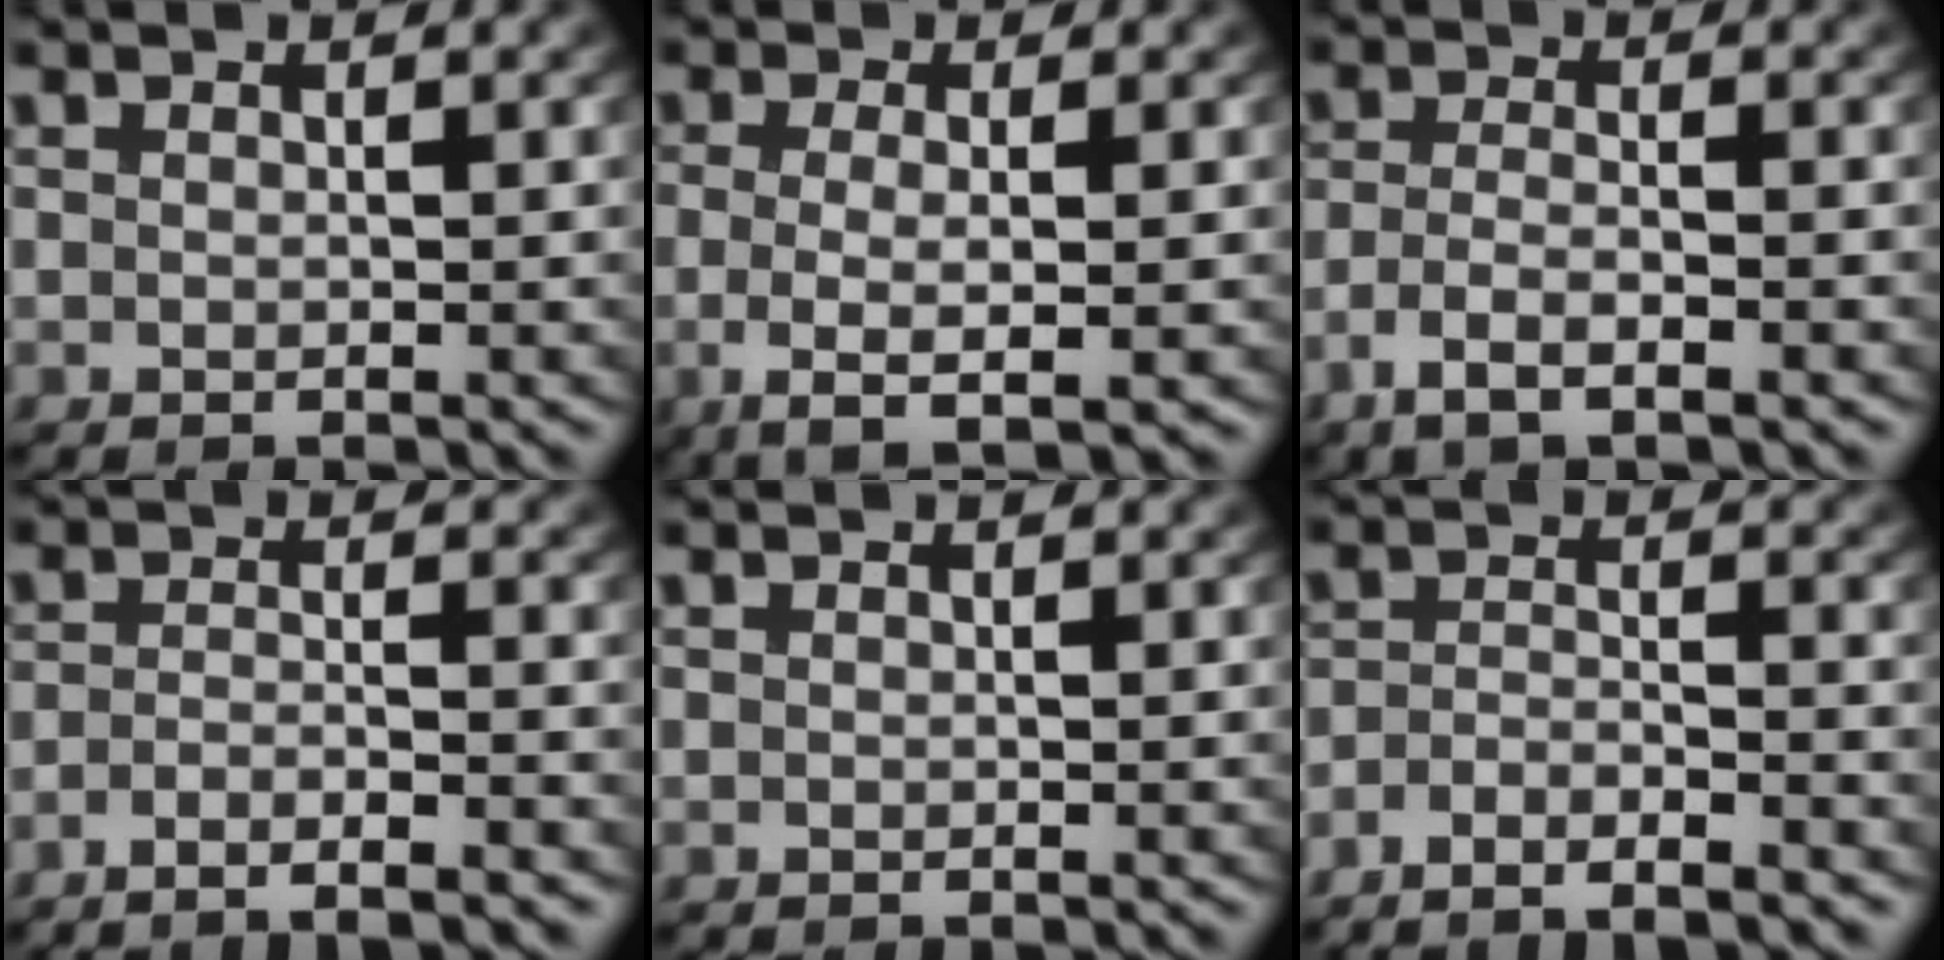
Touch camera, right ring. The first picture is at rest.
{"total": 5.0, "force": [-1.0, 1.7, 4.6], "torque": [-0.094, -0.015, -0.004]}
{"total": 3.3, "force": [-1.9, 1.2, 2.4], "torque": [-0.058, -0.011, -0.030]}
{"total": 4.1, "force": [-3.8, 0.4, 1.5], "torque": [-0.026, -0.010, -0.061]}
{"total": 0.0}
{"total": 4.4, "force": [-4.1, 1.3, 1.3], "torque": [-0.021, -0.010, -0.070]}